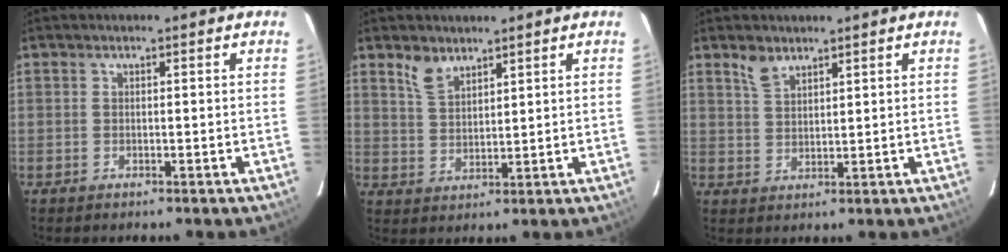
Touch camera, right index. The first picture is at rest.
{"total": 5.0, "force": [3.7, 2.4, 2.5], "torque": [-0.044, 0.005, 0.076]}
{"total": 3.9, "force": [2.9, 1.9, 1.8], "torque": [-0.033, 0.004, 0.058]}